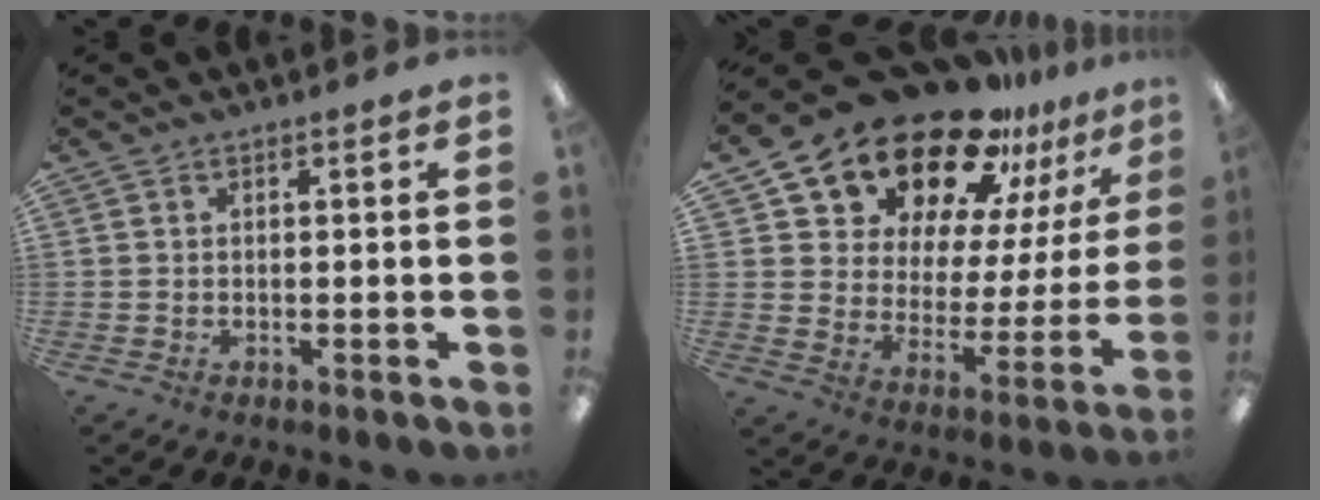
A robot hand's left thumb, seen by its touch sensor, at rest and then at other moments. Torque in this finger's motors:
{"motor_torque": [0.37, 0.97, 1.29, -1.48, 0.13]}